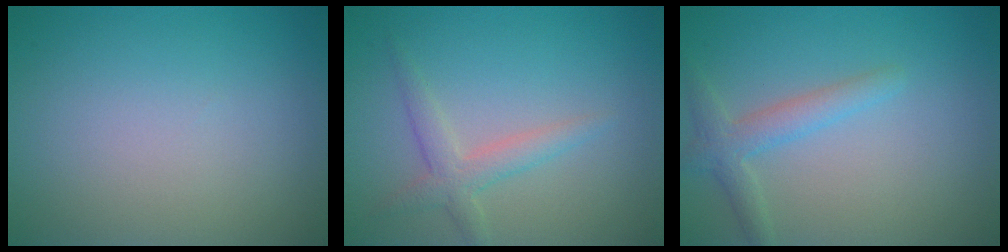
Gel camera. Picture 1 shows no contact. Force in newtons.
{"total": 2.4, "press": 2.4, "slide": 0.1}
{"total": 2.5, "press": 2.5, "slide": 0.1}